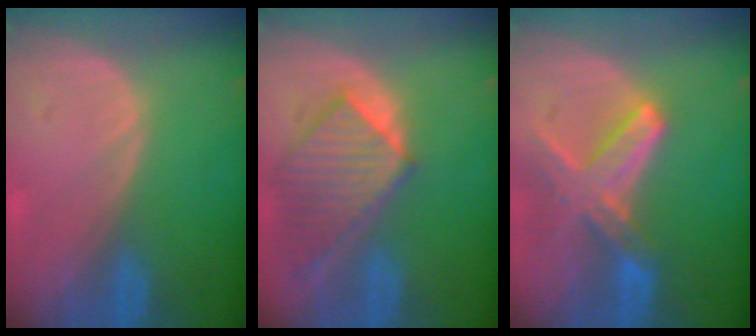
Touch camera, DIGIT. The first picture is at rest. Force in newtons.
{"total": 8.6, "press": 7.8, "slide": 3.7}
{"total": 8.2, "press": 7.2, "slide": 3.9}